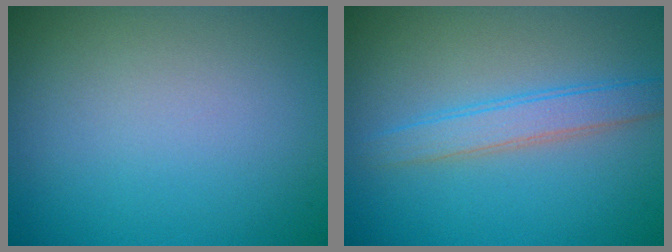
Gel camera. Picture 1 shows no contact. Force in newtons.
{"total": 2.8, "press": 2.7, "slide": 0.1}